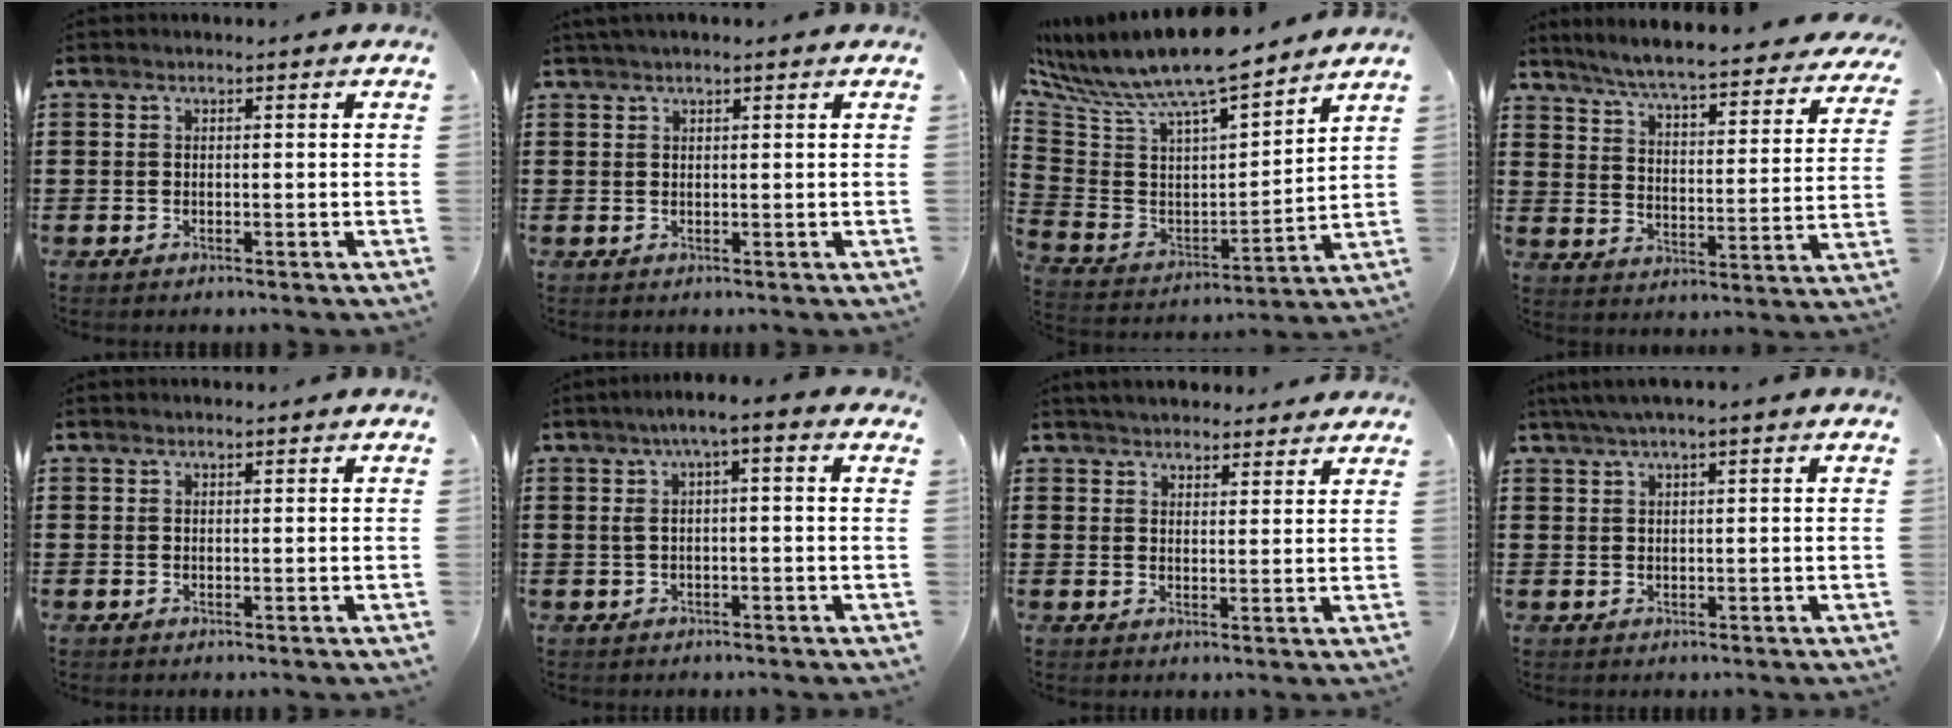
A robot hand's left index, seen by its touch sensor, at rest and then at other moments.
{"total": 1.1, "force": [0.8, 0.2, 0.7], "torque": [-0.014, 0.003, 0.014]}
{"total": 9.4, "force": [8.4, 1.5, 4.0], "torque": [-0.117, -0.066, 0.142]}
{"total": 5.9, "force": [5.5, -0.5, 2.1], "torque": [-0.065, -0.042, 0.091]}
{"total": 0.7, "force": [0.6, 0.1, 0.2], "torque": [-0.005, 0.000, 0.013]}
{"total": 3.3, "force": [0.0, 0.2, 3.3], "torque": [-0.061, 0.004, -0.003]}
{"total": 3.6, "force": [3.6, 0.5, 0.4], "torque": [-0.017, -0.008, 0.066]}
{"total": 2.6, "force": [1.6, 0.0, 2.0], "torque": [-0.040, 0.003, 0.030]}